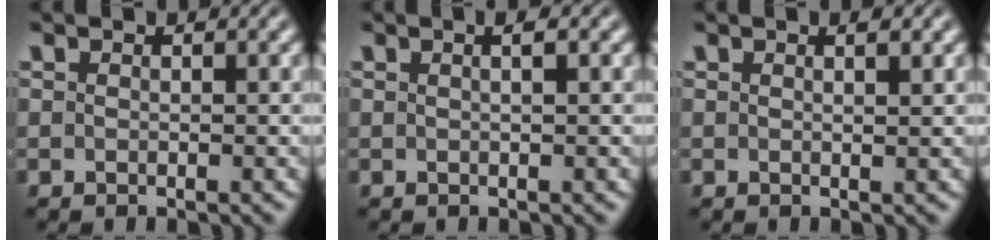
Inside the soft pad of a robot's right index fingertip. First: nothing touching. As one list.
[{"total": 1.3, "force": [0.4, -0.2, 1.3], "torque": [-0.011, 0.007, 0.004]}, {"total": 1.0, "force": [0.5, -0.4, 0.8], "torque": [-0.015, -0.003, 0.010]}]